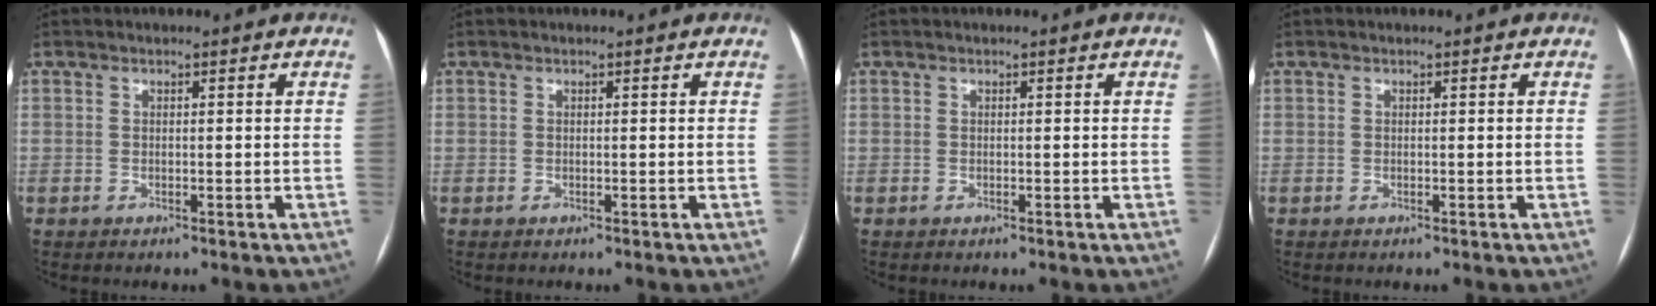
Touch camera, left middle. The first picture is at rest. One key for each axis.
{"total": 0.0}
{"total": 0.0}
{"total": 0.0}